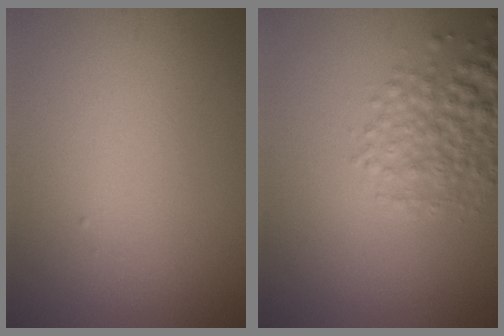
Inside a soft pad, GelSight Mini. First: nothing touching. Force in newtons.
{"total": 4.0, "press": 4.0, "slide": 0.2}